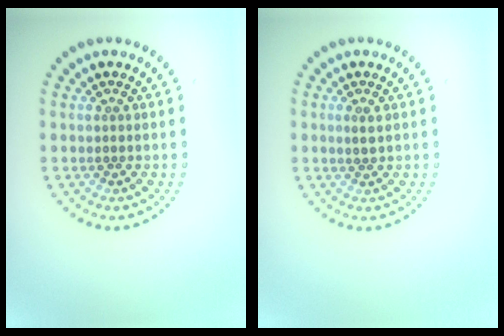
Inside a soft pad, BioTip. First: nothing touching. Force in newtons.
{"total": 1.0, "press": 0.9, "slide": 0.4}